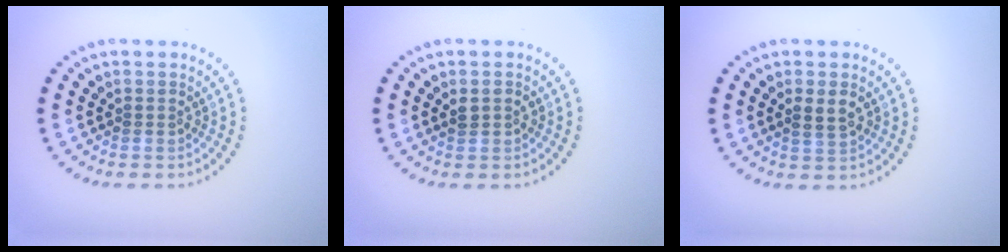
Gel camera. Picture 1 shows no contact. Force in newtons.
{"total": 1.2, "press": 1.2, "slide": 0.0}
{"total": 1.8, "press": 1.8, "slide": 0.4}